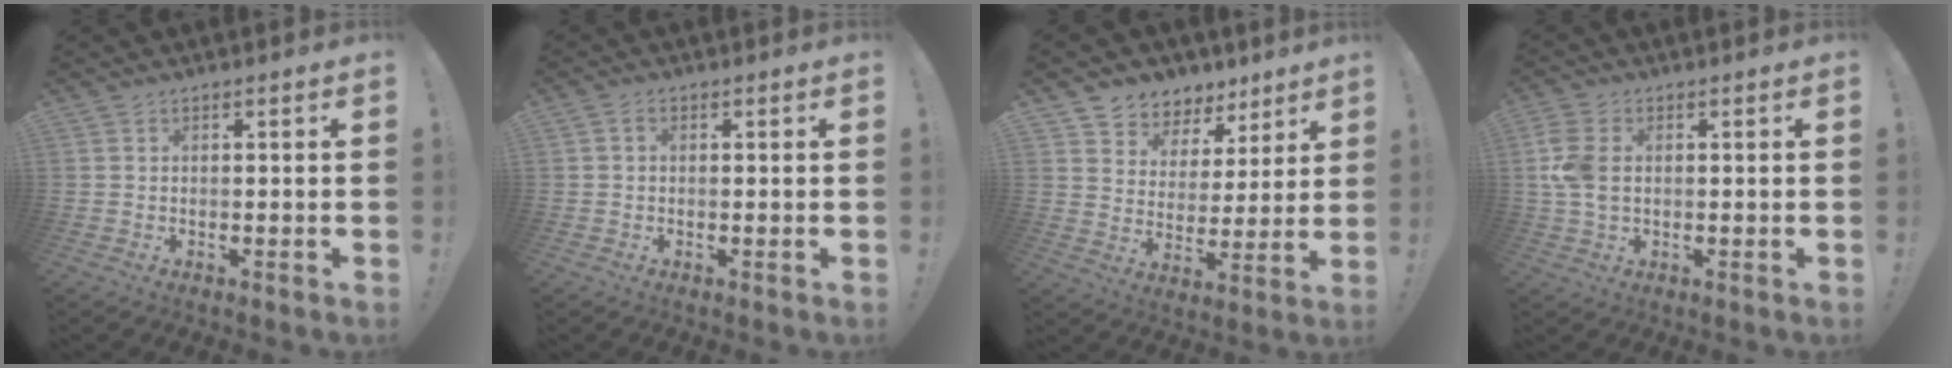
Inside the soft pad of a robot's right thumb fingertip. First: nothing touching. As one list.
[{"total": 0.9, "force": [0.0, 0.8, 0.5], "torque": [-0.008, 0.005, -0.001]}, {"total": 7.2, "force": [4.4, 5.7, 0.9], "torque": [-0.013, -0.040, 0.089]}, {"total": 8.1, "force": [0.9, 5.3, 6.0], "torque": [-0.144, -0.001, 0.015]}]